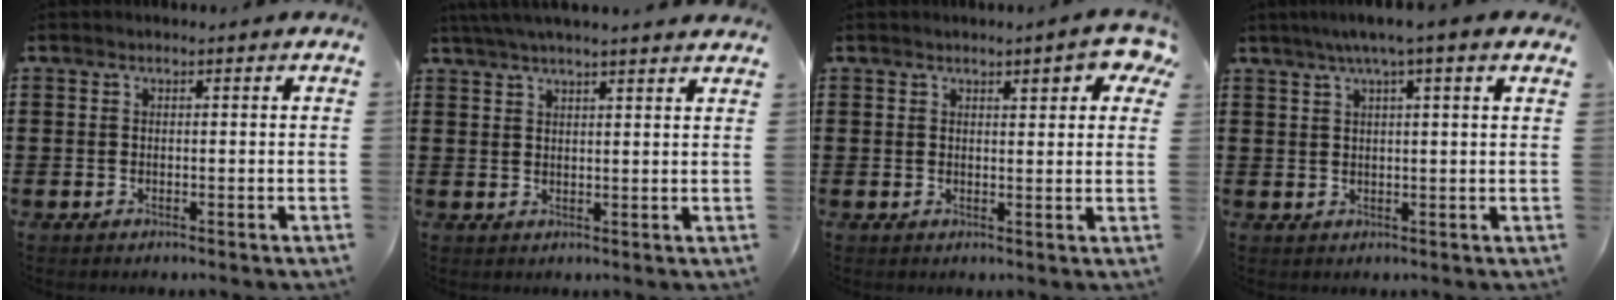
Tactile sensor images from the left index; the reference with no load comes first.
{"total": 3.5, "force": [3.1, -0.4, 1.4], "torque": [-0.037, -0.004, 0.056]}
{"total": 4.1, "force": [2.6, 0.9, 3.0], "torque": [-0.040, -0.007, 0.041]}
{"total": 3.8, "force": [2.2, -0.3, 3.1], "torque": [-0.064, 0.004, 0.036]}